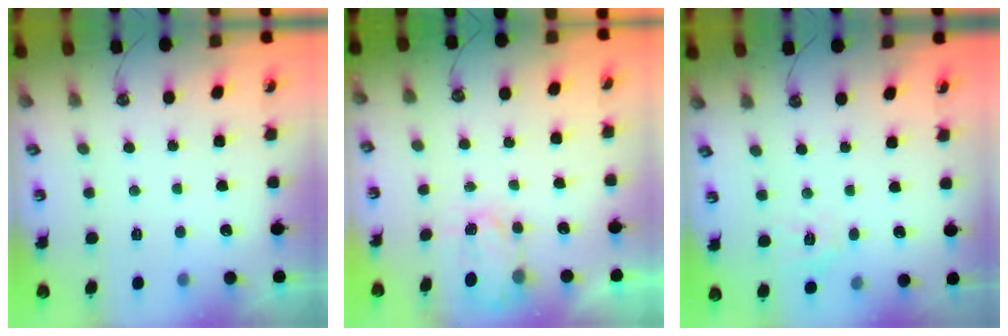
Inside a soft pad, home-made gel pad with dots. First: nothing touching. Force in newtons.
{"total": 3.2, "press": 3.1, "slide": 0.5}
{"total": 5.5, "press": 5.5, "slide": 0.5}